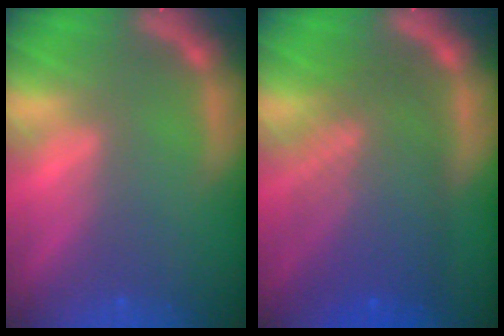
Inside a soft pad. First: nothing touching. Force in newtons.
{"total": 8.5}